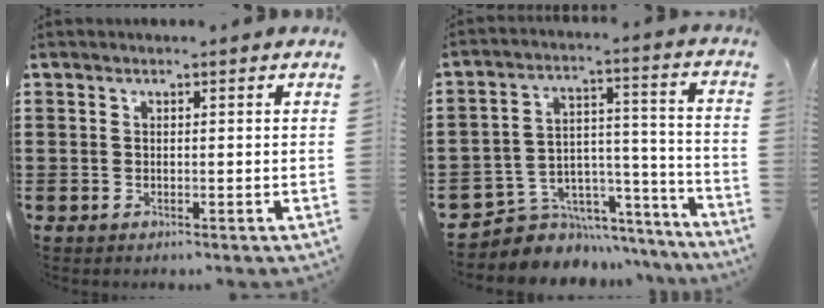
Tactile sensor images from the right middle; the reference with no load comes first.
{"total": 5.7, "force": [-4.6, 3.4, 0.4], "torque": [-0.015, 0.011, -0.086]}